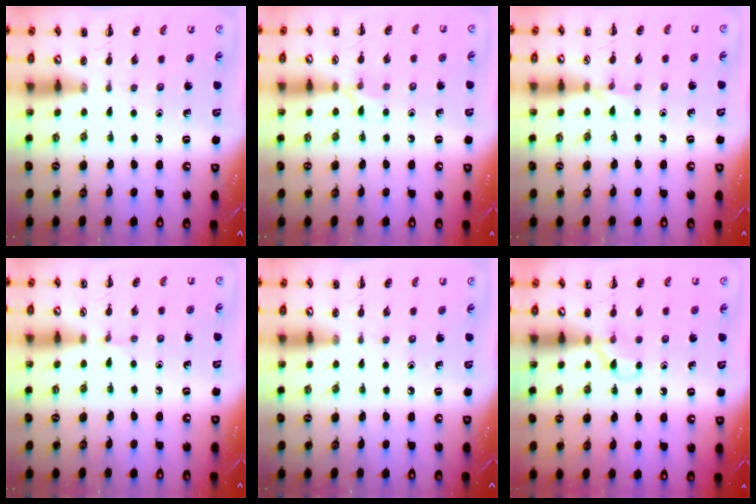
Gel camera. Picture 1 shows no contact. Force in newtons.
{"total": 6.4, "press": 5.9, "slide": 2.4}
{"total": 5.0, "press": 4.7, "slide": 1.7}
{"total": 3.9, "press": 3.6, "slide": 1.4}
{"total": 0.0}
{"total": 4.2, "press": 3.9, "slide": 1.5}